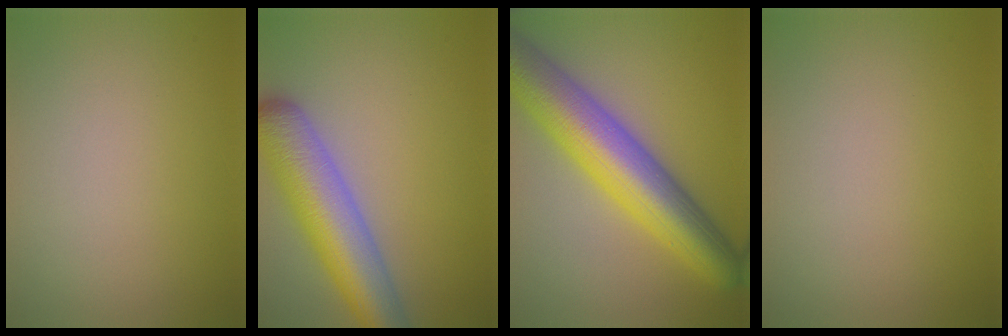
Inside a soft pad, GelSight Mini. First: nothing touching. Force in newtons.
{"total": 8.2, "press": 8.2, "slide": 0.4}
{"total": 10.8, "press": 10.8, "slide": 0.2}
{"total": 0.0}